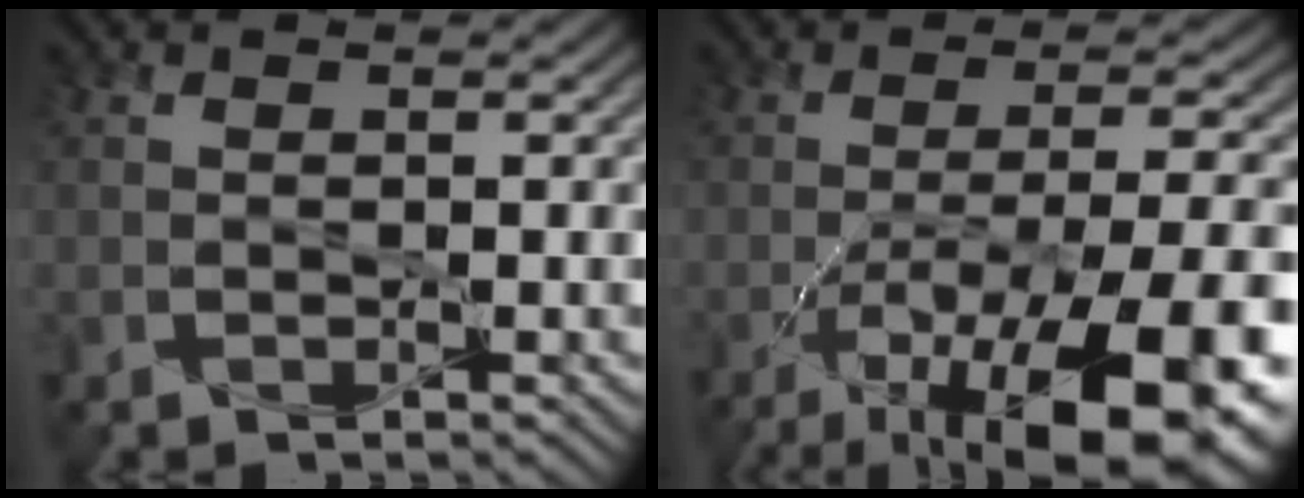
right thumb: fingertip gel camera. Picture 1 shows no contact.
{"total": 16.0, "force": [-8.8, 4.8, 12.5], "torque": [-0.194, -0.021, -0.129]}